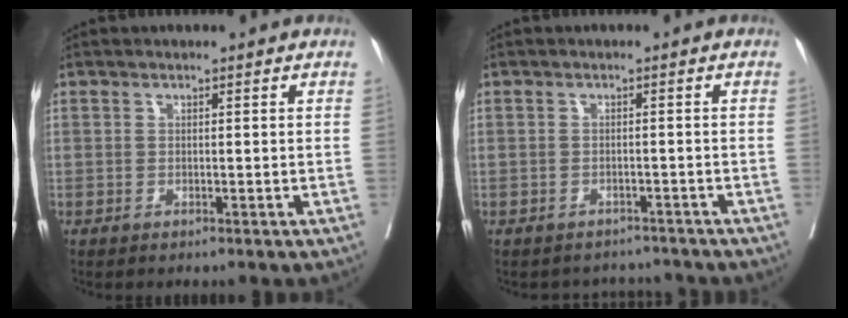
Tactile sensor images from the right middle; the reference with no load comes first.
{"total": 3.6, "force": [-3.4, 1.0, -0.9], "torque": [0.014, 0.009, -0.046]}